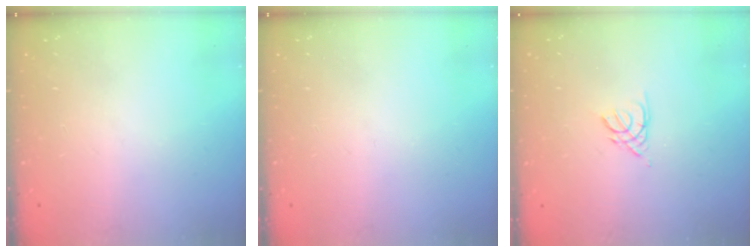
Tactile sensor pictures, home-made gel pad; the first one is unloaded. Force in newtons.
{"total": 0.0}
{"total": 2.2, "press": 2.2, "slide": 0.4}